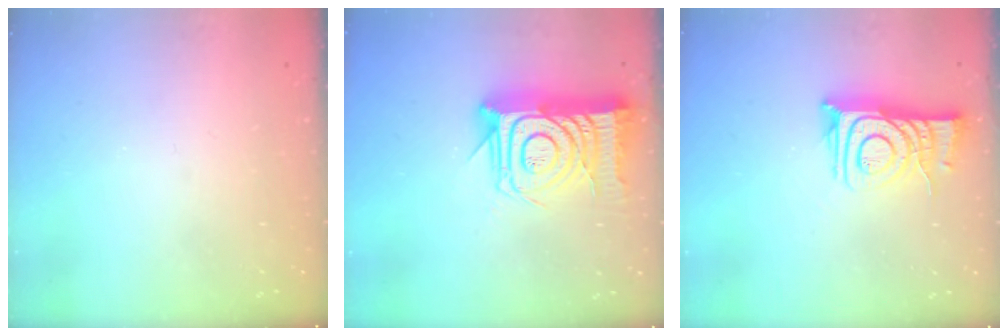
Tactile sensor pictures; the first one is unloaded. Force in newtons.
{"total": 18.7, "press": 18.7, "slide": 1.4}
{"total": 11.3, "press": 11.2, "slide": 1.3}